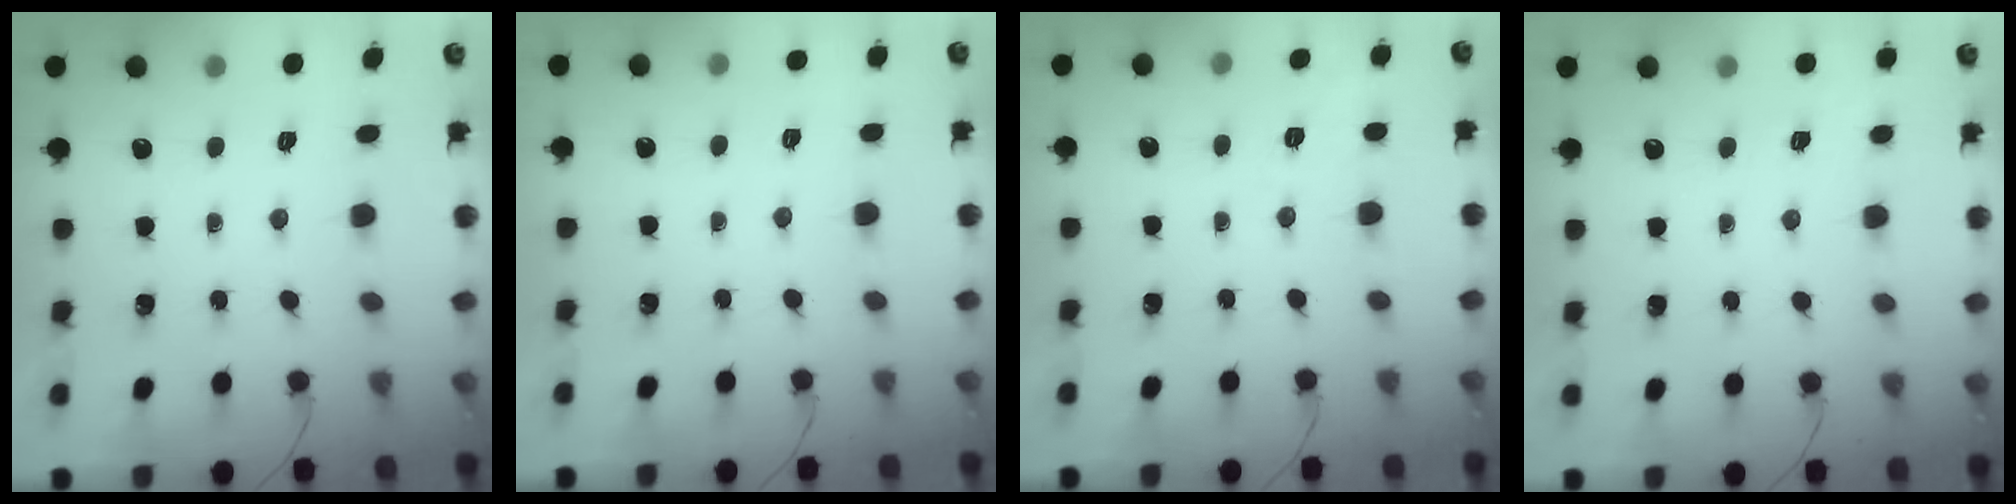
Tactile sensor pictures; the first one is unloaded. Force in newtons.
{"total": 2.7, "press": 2.1, "slide": 1.7}
{"total": 2.8, "press": 2.1, "slide": 1.9}
{"total": 1.2, "press": 0.0, "slide": 1.2}